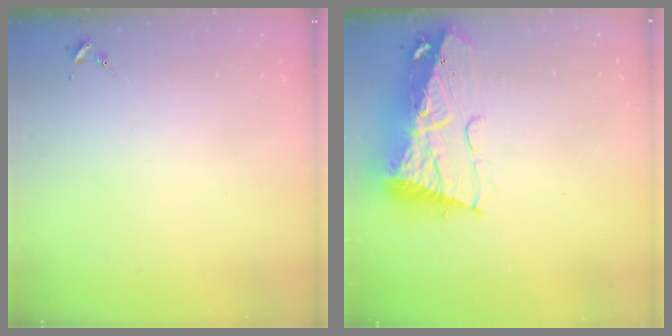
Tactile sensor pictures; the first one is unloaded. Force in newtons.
{"total": 16.3, "press": 16.1, "slide": 2.0}